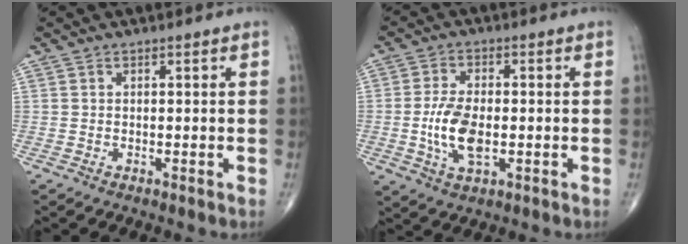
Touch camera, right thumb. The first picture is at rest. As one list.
[{"total": 8.7, "force": [-1.3, 4.3, 7.4], "torque": [-0.149, 0.000, -0.022]}]